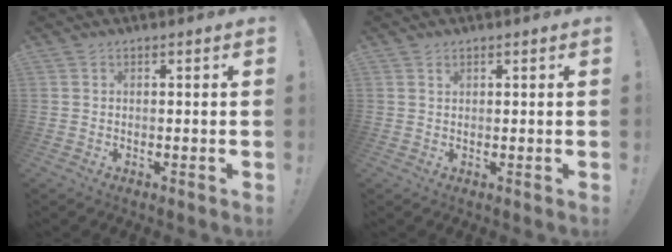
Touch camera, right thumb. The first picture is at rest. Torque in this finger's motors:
{"motor_torque": [0.17, 0.07, 0.13, -0.06, 0.00]}